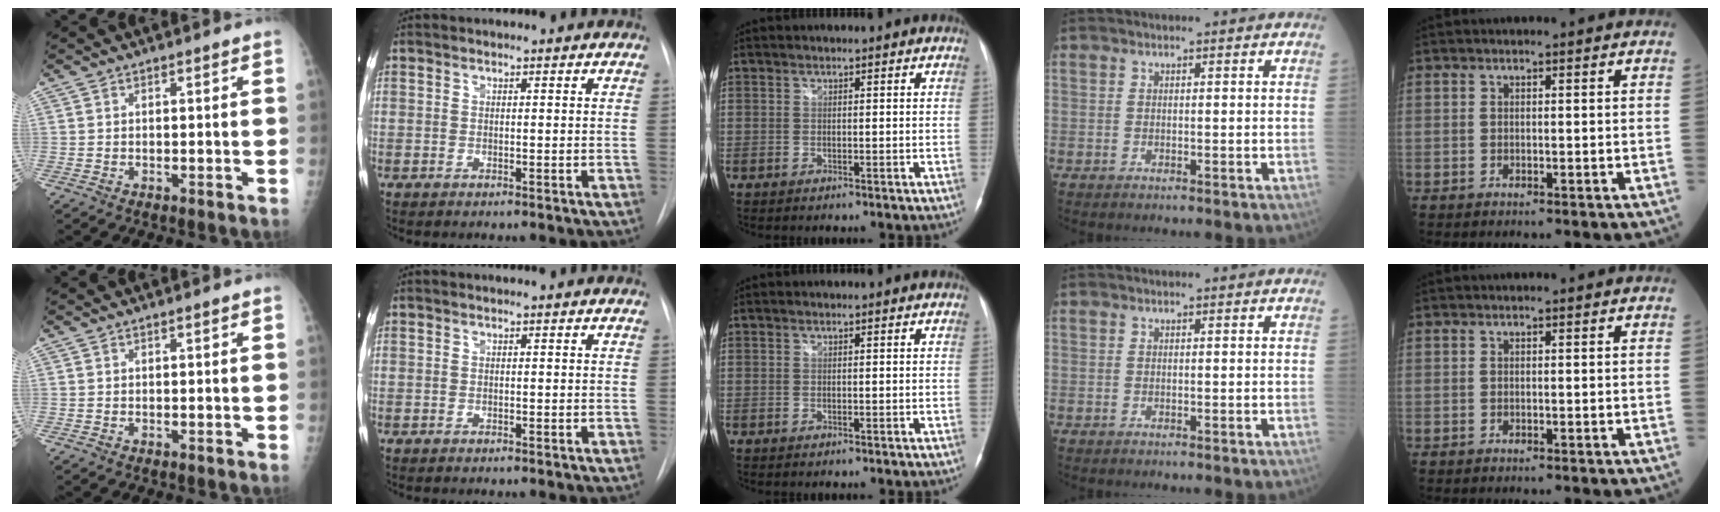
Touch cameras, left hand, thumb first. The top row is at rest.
{}